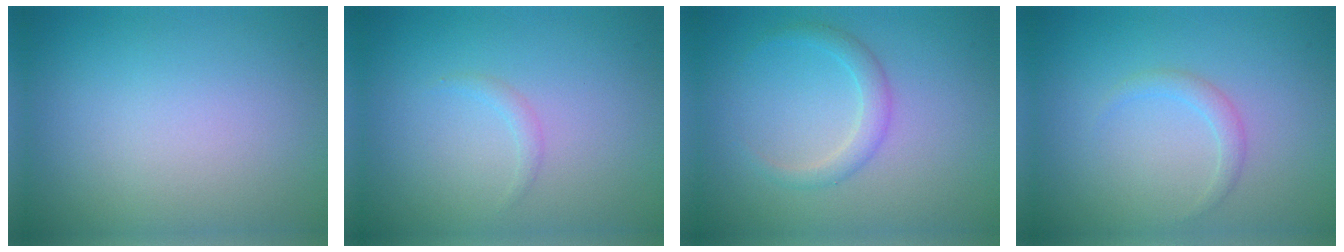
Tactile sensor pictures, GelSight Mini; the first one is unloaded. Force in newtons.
{"total": 0.7, "press": 0.7, "slide": 0.1}
{"total": 1.8, "press": 1.8, "slide": 0.1}
{"total": 1.2, "press": 1.1, "slide": 0.1}